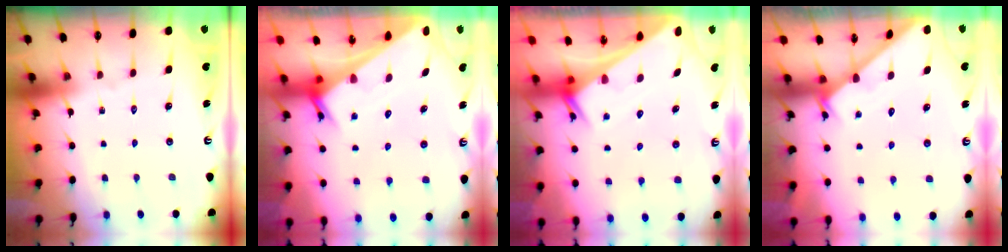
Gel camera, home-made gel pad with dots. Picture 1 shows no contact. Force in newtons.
{"total": 3.2, "press": 3.2, "slide": 0.2}
{"total": 2.7, "press": 2.7, "slide": 0.1}
{"total": 2.3, "press": 2.3, "slide": 0.2}